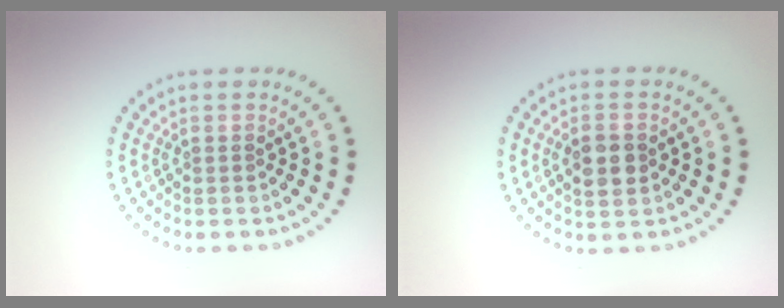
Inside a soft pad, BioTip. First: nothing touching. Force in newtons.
{"total": 2.6, "press": 2.6, "slide": 0.2}